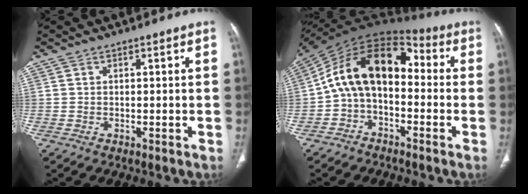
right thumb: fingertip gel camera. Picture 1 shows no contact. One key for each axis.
{"total": 14.8, "fx": -0.7, "fy": 9.4, "fz": 11.4, "tx": -0.178, "ty": 0.068, "tz": -0.027}